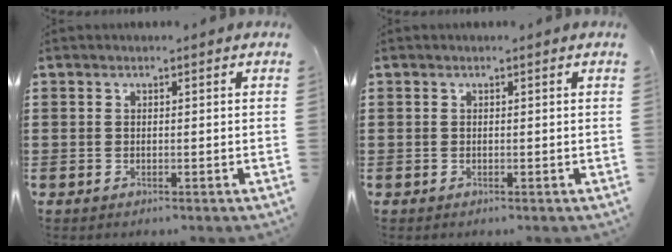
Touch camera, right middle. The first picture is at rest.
{"total": 0.0}